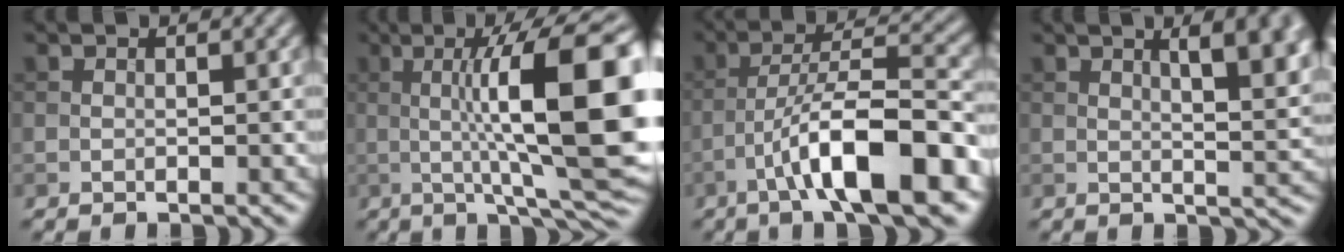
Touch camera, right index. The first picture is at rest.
{"total": 14.7, "force": [1.4, 3.2, 14.3], "torque": [-0.198, 0.007, 0.020]}
{"total": 10.5, "force": [-5.1, 2.3, 8.9], "torque": [-0.141, 0.021, -0.083]}
{"total": 9.3, "force": [3.4, 3.8, 7.8], "torque": [-0.059, 0.024, 0.038]}